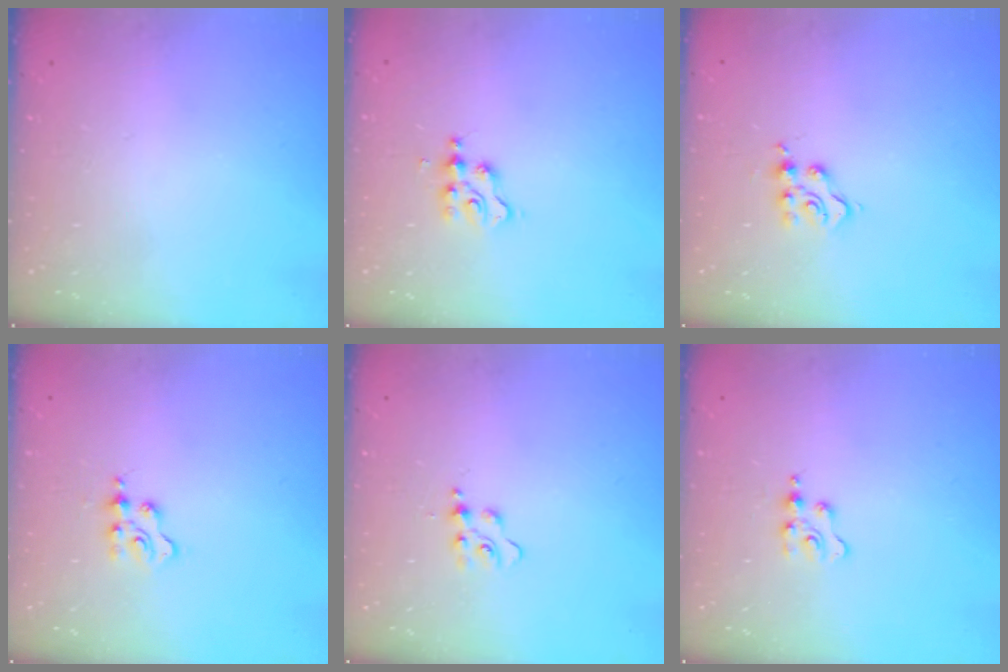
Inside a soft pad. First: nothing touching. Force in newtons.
{"total": 2.7, "press": 2.6, "slide": 0.3}
{"total": 4.8, "press": 4.8, "slide": 0.2}
{"total": 2.4, "press": 2.4, "slide": 0.3}
{"total": 5.6, "press": 5.6, "slide": 0.5}
{"total": 2.5, "press": 2.5, "slide": 0.4}